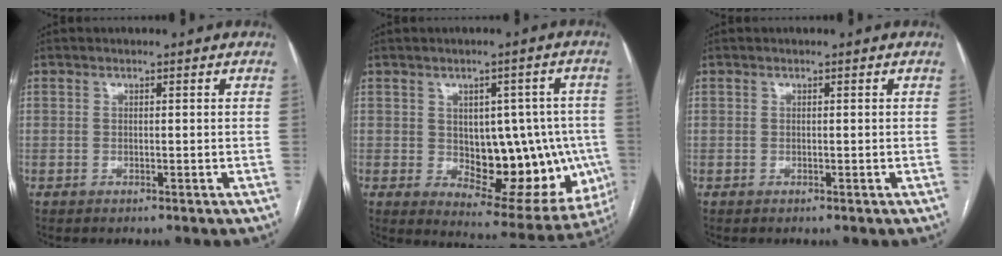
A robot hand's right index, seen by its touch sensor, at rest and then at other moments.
{"total": 16.7, "force": [-1.1, 8.6, 14.3], "torque": [-0.167, 0.013, 0.013]}
{"total": 0.0}